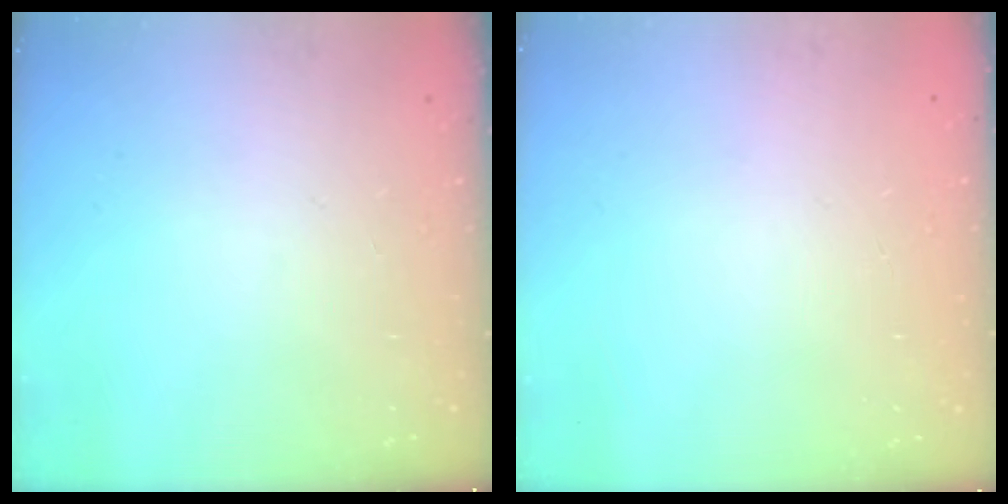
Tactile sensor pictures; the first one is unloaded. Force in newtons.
{"total": 0.0}